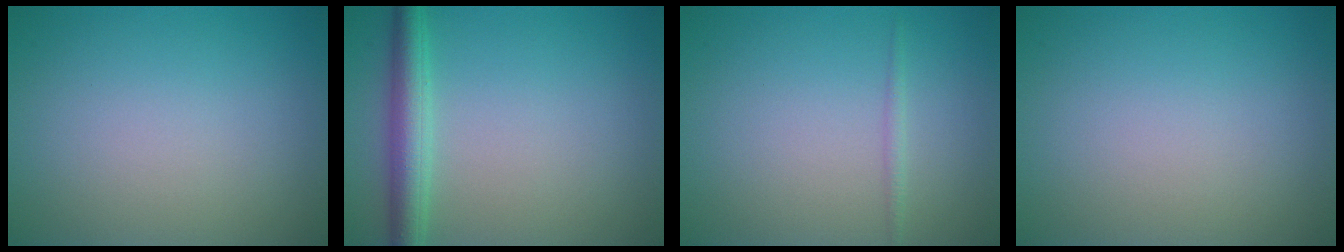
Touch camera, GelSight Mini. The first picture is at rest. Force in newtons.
{"total": 3.5, "press": 3.5, "slide": 0.1}
{"total": 0.8, "press": 0.8, "slide": 0.1}
{"total": 0.0}